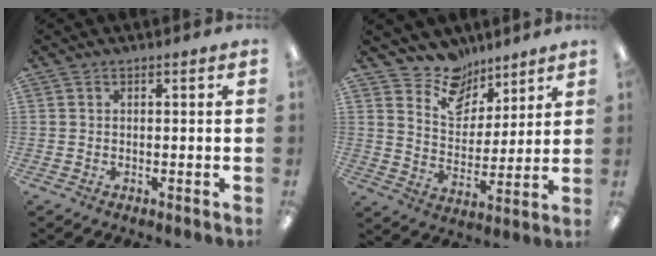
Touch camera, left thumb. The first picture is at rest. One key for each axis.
{"total": 10.9, "fx": 9.1, "fy": 5.7, "fz": 1.6, "tx": -0.037, "ty": -0.069, "tz": 0.174}